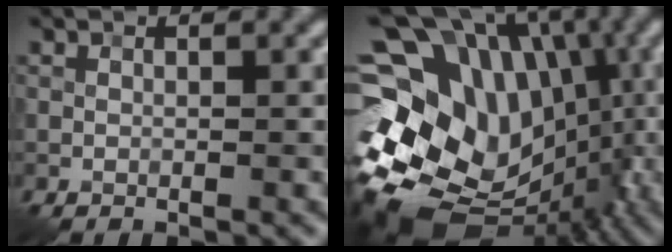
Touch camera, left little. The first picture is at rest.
{"total": 18.6, "force": [-2.5, 15.5, 9.9], "torque": [-0.158, 0.015, -0.036]}